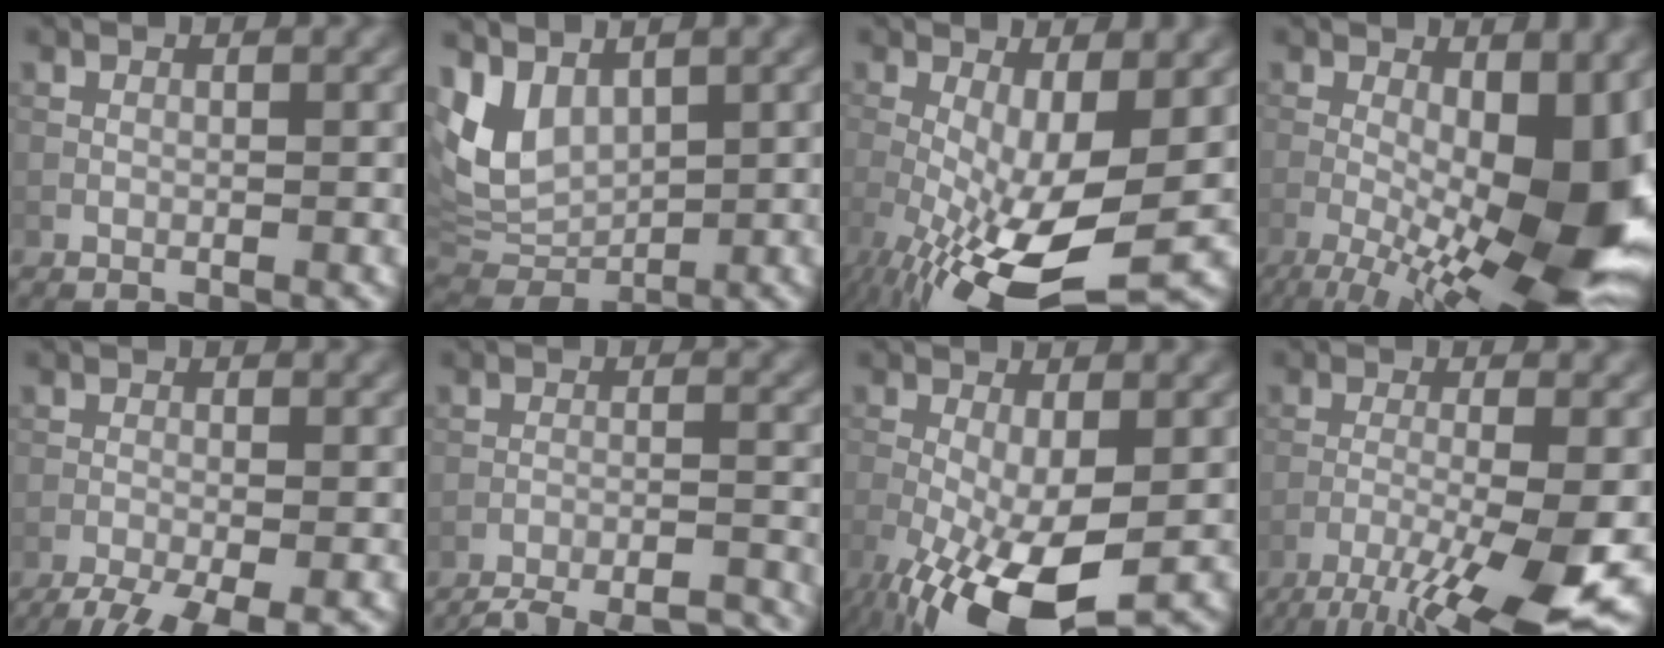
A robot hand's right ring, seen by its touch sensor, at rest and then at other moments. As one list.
[{"total": 6.3, "force": [2.8, 4.0, 3.9], "torque": [-0.090, -0.016, 0.062]}, {"total": 11.7, "force": [-3.7, 3.4, 10.6], "torque": [-0.216, -0.024, -0.055]}, {"total": 15.7, "force": [-3.6, 5.8, 14.2], "torque": [-0.225, -0.008, -0.051]}, {"total": 6.4, "force": [-4.8, 1.6, 4.0], "torque": [-0.083, -0.034, -0.076]}, {"total": 12.4, "force": [-11.8, 2.5, 2.7], "torque": [-0.034, 0.001, -0.154]}, {"total": 9.9, "force": [-4.3, 3.5, 8.2], "torque": [-0.182, -0.032, -0.070]}, {"total": 10.0, "force": [-5.7, 1.4, 8.1], "torque": [-0.141, -0.008, -0.093]}]